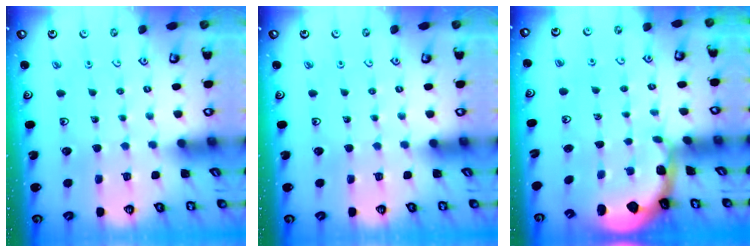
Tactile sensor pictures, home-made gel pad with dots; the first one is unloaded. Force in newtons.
{"total": 0.0}
{"total": 1.1, "press": 1.0, "slide": 0.4}